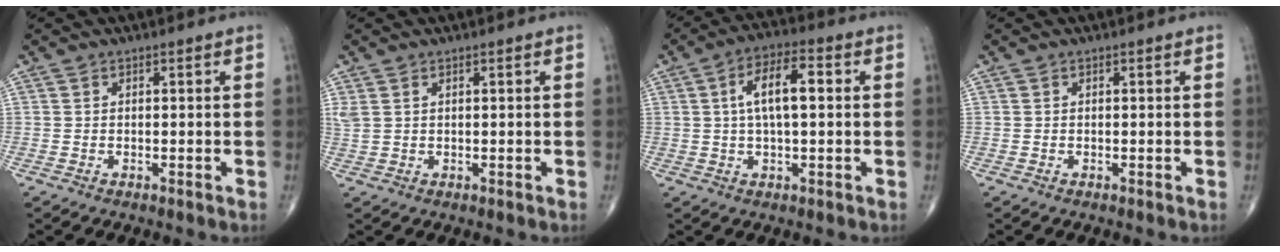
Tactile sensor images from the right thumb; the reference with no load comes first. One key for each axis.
{"total": 1.7, "fx": 0.9, "fy": 0.8, "fz": 1.2, "tx": -0.038, "ty": 0.011, "tz": 0.029}
{"total": 8.8, "fx": 1.3, "fy": 3.4, "fz": 8.0, "tx": -0.140, "ty": 0.020, "tz": 0.016}
{"total": 0.0}